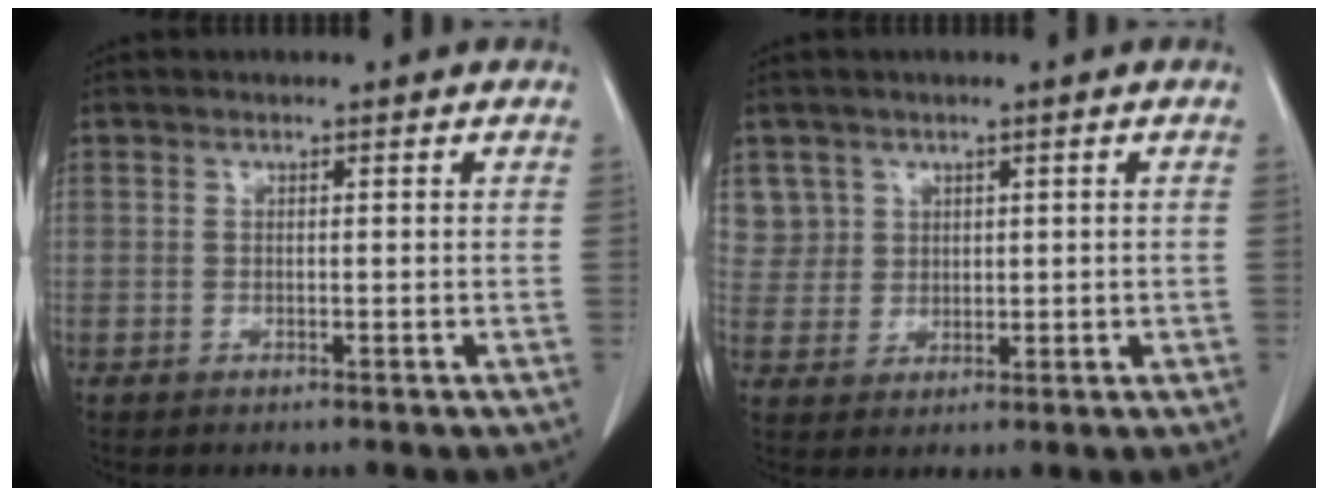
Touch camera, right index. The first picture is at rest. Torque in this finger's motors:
{"motor_torque": [0.03, 0.13, -0.03, 0.01]}